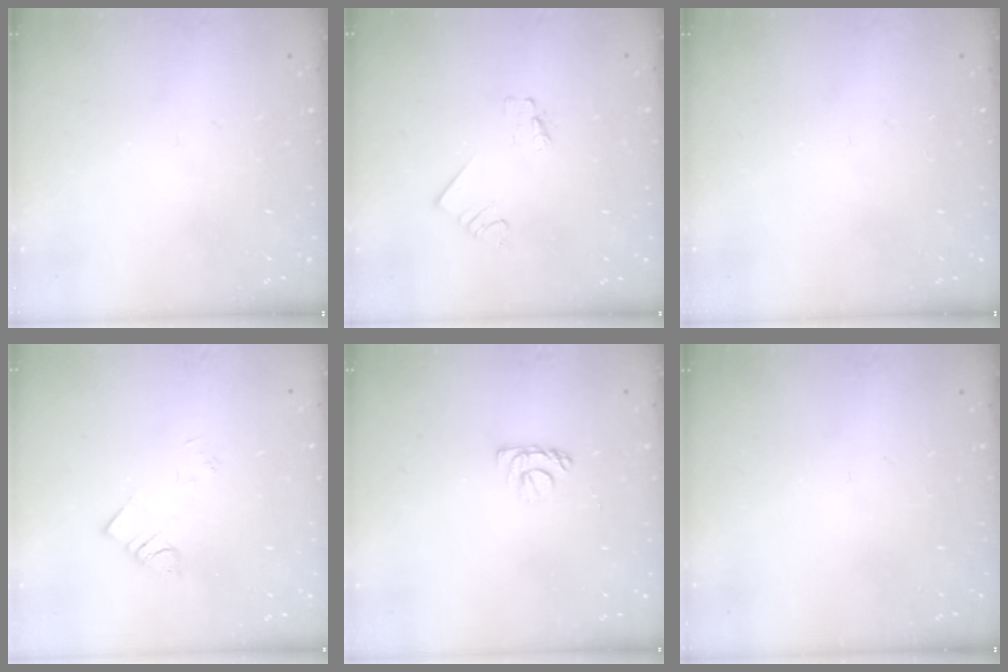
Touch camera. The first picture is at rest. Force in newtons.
{"total": 1.2, "press": 1.2, "slide": 0.0}
{"total": 0.0}
{"total": 2.2, "press": 2.2, "slide": 0.2}
{"total": 4.9, "press": 4.9, "slide": 0.3}
{"total": 0.0}